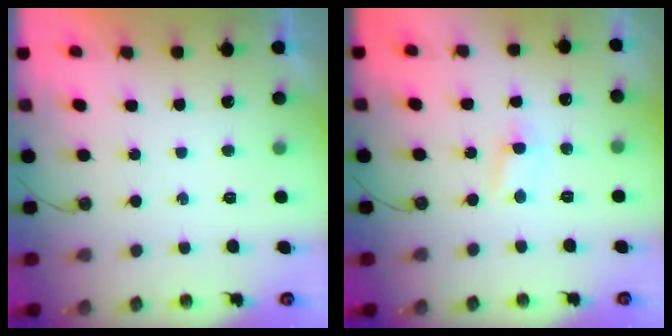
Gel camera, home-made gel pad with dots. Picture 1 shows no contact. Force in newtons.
{"total": 3.4, "press": 3.3, "slide": 0.4}